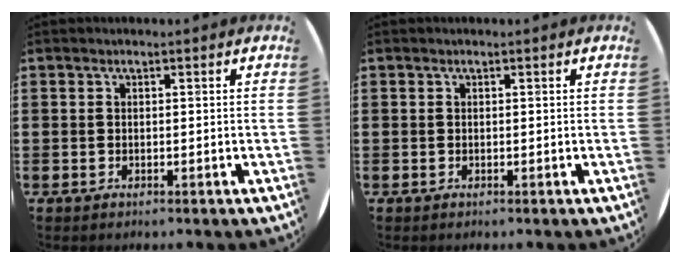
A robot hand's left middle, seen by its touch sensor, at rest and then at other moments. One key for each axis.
{"total": 0.0}